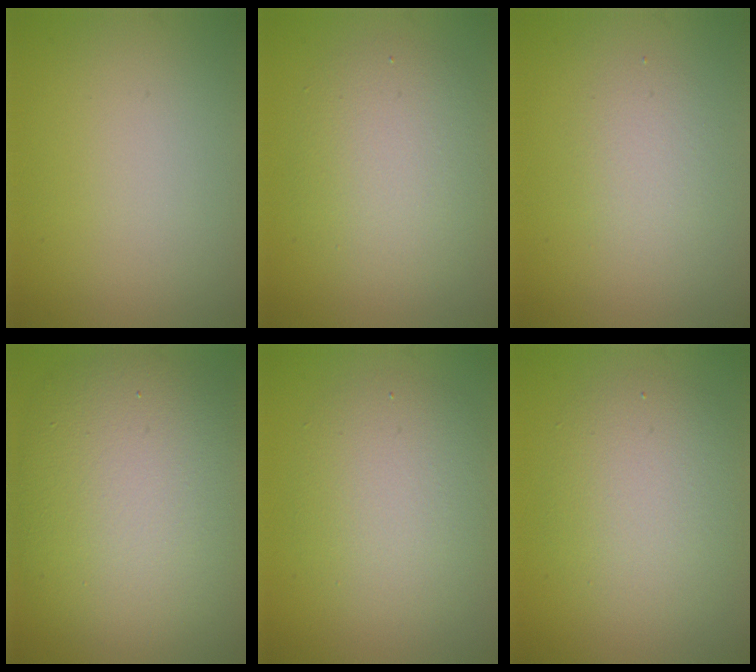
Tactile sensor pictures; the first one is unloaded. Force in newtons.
{"total": 4.8, "press": 4.8, "slide": 0.4}
{"total": 2.0, "press": 2.0, "slide": 0.1}
{"total": 12.5, "press": 12.4, "slide": 0.9}
{"total": 4.9, "press": 4.8, "slide": 0.3}
{"total": 4.9, "press": 4.8, "slide": 0.4}